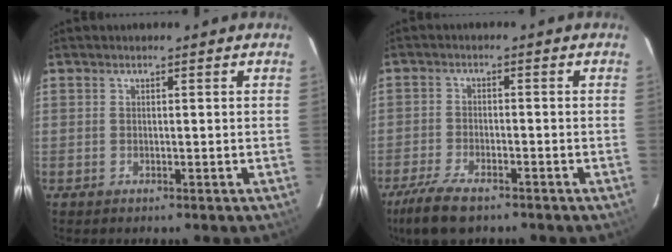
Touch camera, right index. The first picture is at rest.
{"total": 8.7, "force": [-6.5, 2.9, 5.0], "torque": [-0.131, -0.021, -0.122]}